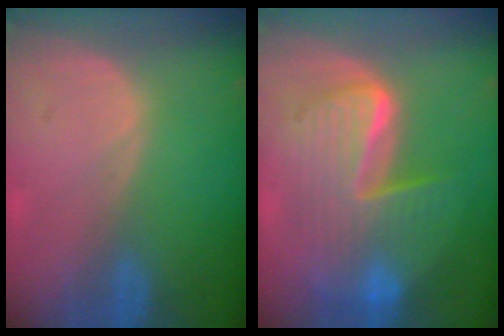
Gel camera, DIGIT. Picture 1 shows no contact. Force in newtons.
{"total": 10.5, "press": 10.4, "slide": 0.9}